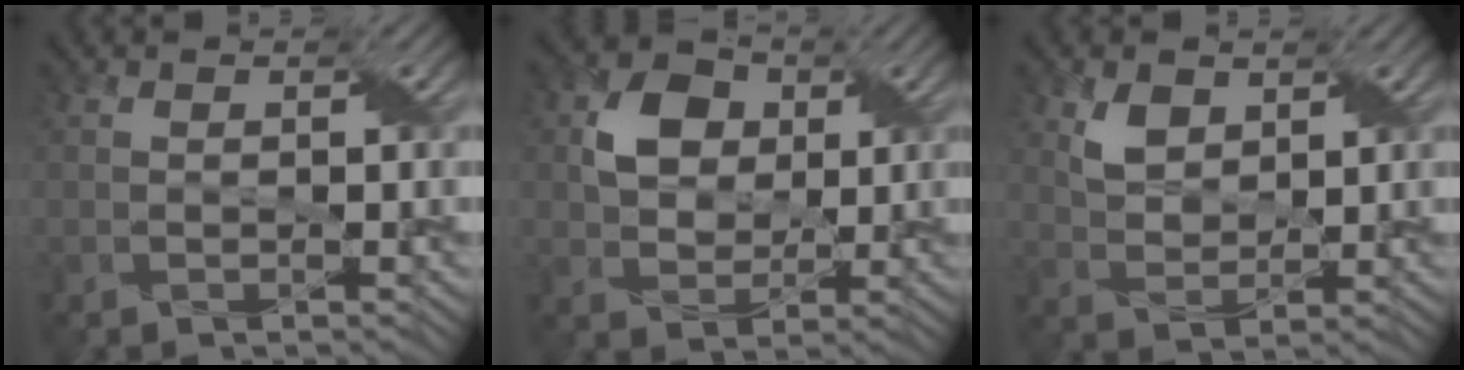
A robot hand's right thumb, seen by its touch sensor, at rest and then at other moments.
{"total": 6.3, "force": [1.6, 5.0, 3.4], "torque": [-0.077, 0.009, 0.022]}
{"total": 4.0, "force": [2.1, 2.6, 2.1], "torque": [-0.053, -0.003, 0.042]}